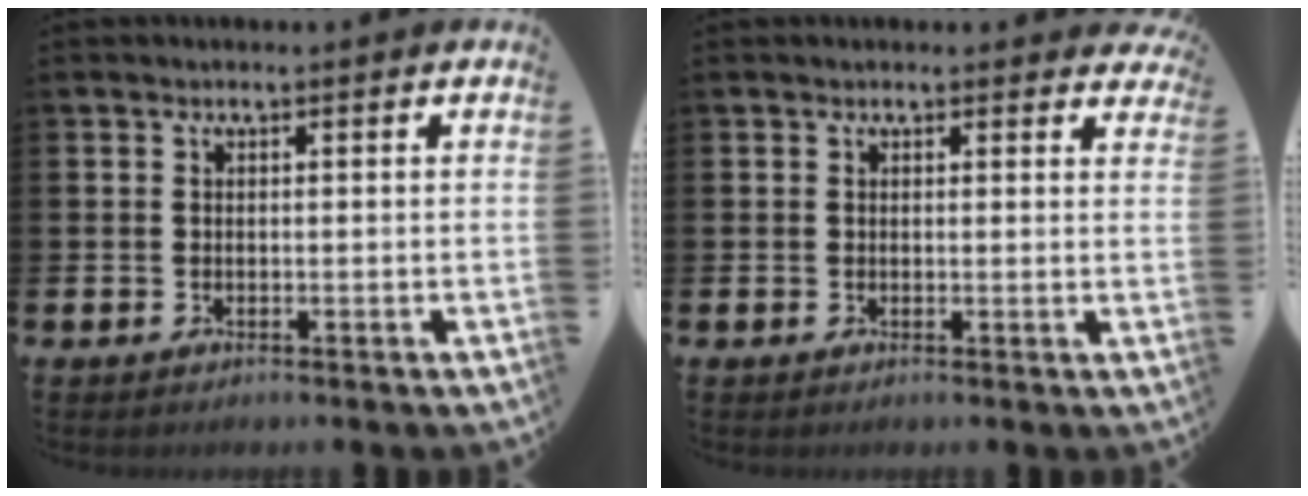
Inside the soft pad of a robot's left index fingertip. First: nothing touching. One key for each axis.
{"total": 0.9, "fx": 0.8, "fy": 0.4, "fz": 0.1, "tx": 0.005, "ty": 0.003, "tz": 0.014}